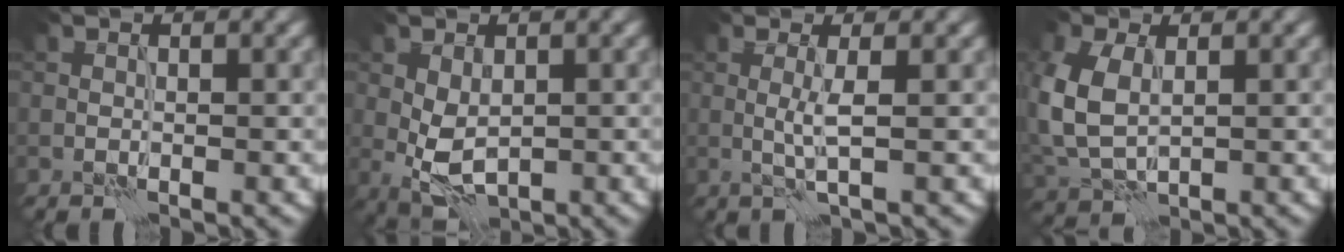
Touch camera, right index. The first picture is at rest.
{"total": 3.4, "force": [0.1, 2.0, 2.8], "torque": [-0.054, -0.003, 0.005]}
{"total": 1.8, "force": [0.1, 0.0, 1.8], "torque": [-0.040, -0.001, 0.000]}
{"total": 6.4, "force": [0.7, 4.1, 4.9], "torque": [-0.139, 0.000, 0.018]}